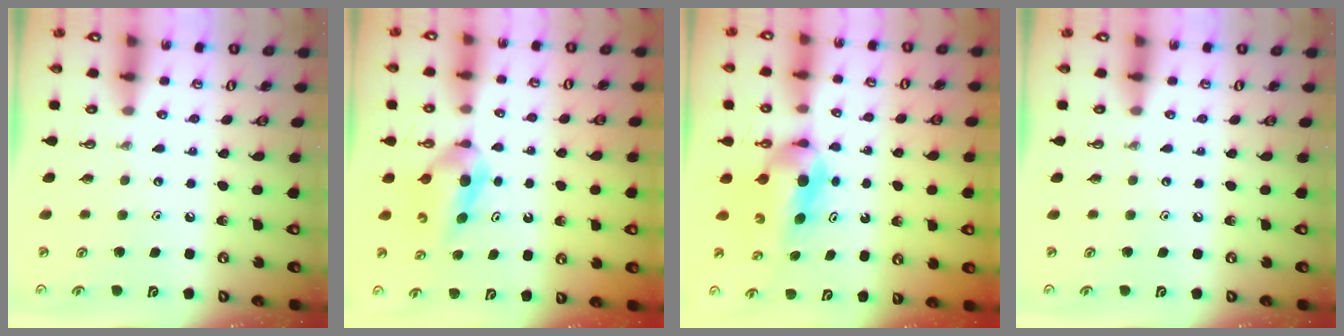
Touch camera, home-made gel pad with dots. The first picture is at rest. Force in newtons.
{"total": 5.4, "press": 5.4, "slide": 0.2}
{"total": 5.8, "press": 5.2, "slide": 2.6}
{"total": 0.0}